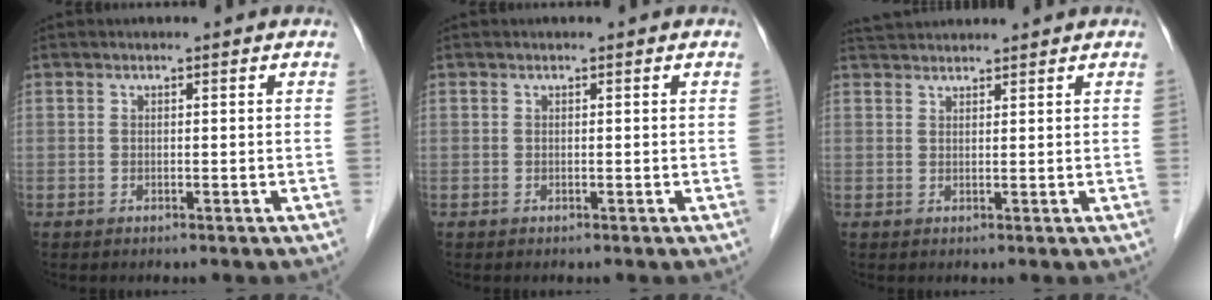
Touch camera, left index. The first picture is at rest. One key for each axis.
{"total": 0.0}
{"total": 4.3, "fx": 4.2, "fy": 0.2, "fz": 0.8, "tx": -0.016, "ty": 0.039, "tz": 0.074}